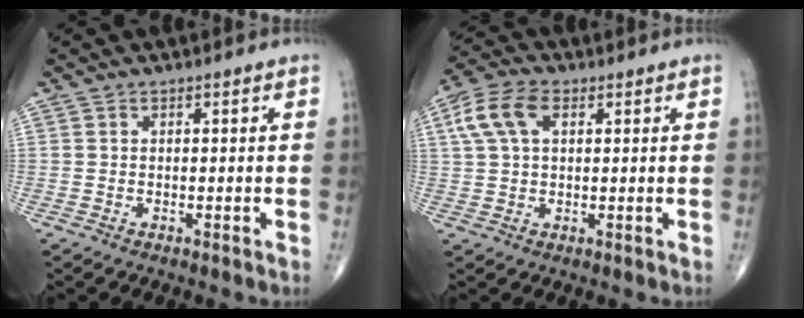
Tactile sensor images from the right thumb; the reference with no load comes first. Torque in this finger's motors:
{"motor_torque": [-0.35, 0.65, 0.71, 0.26, 0.07]}